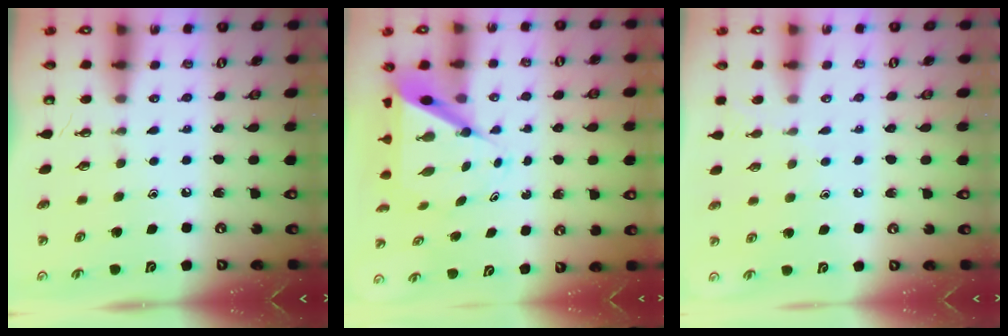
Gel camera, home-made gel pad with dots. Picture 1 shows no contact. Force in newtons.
{"total": 8.4, "press": 8.3, "slide": 0.9}
{"total": 4.1, "press": 4.1, "slide": 0.4}